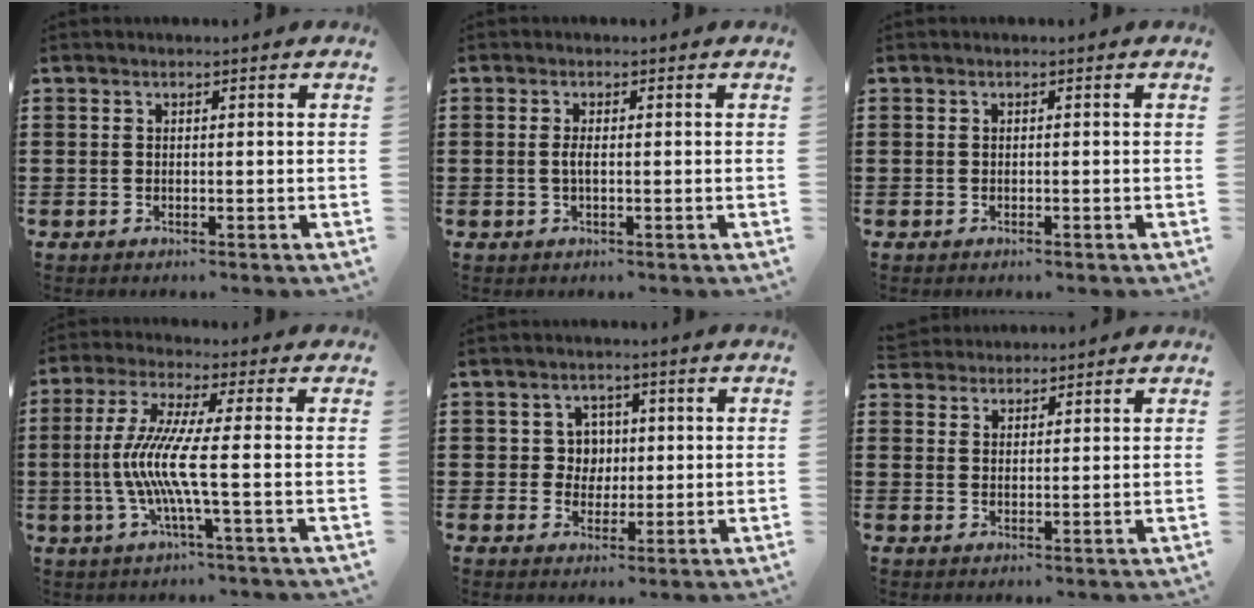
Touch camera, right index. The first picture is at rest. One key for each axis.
{"total": 1.7, "fx": -0.2, "fy": 0.2, "fz": 1.6, "tx": -0.039, "ty": -0.004, "tz": -0.008}
{"total": 0.0}
{"total": 8.9, "fx": -1.6, "fy": -0.1, "fz": 8.7, "tx": -0.197, "ty": -0.023, "tz": -0.043}
{"total": 4.0, "fx": 0.4, "fy": 3.7, "fz": 1.3, "tx": -0.043, "ty": 0.012, "tz": 0.004}
{"total": 2.7, "fx": 2.6, "fy": 0.5, "fz": -0.5, "tx": 0.001, "ty": -0.001, "tz": 0.052}